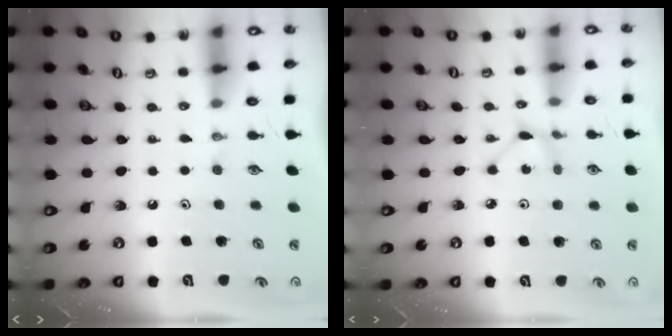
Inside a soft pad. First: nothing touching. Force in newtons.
{"total": 2.9, "press": 2.9, "slide": 0.2}